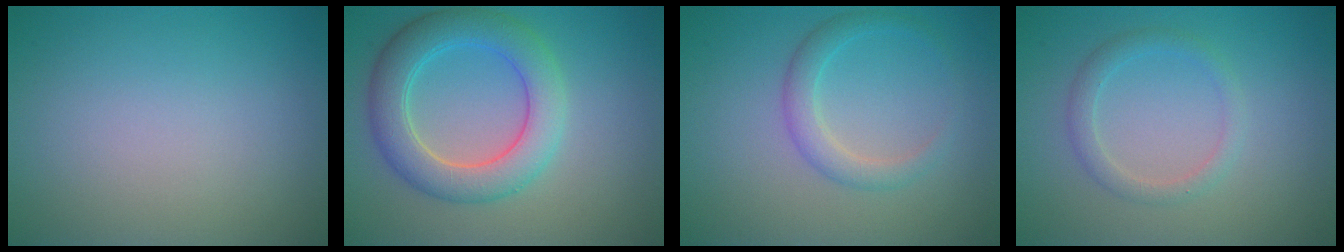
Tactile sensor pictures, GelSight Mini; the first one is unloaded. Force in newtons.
{"total": 5.8, "press": 5.8, "slide": 0.5}
{"total": 2.3, "press": 2.3, "slide": 0.2}
{"total": 1.9, "press": 1.9, "slide": 0.1}